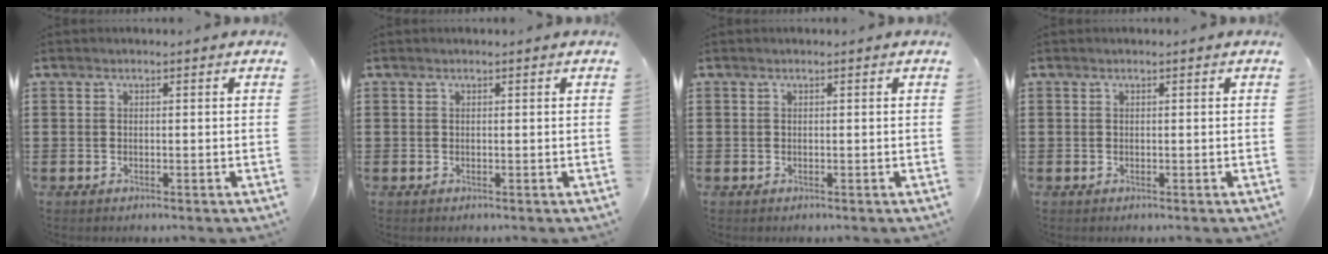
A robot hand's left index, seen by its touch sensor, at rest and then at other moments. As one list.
[{"total": 0.0}, {"total": 0.0}, {"total": 0.0}]